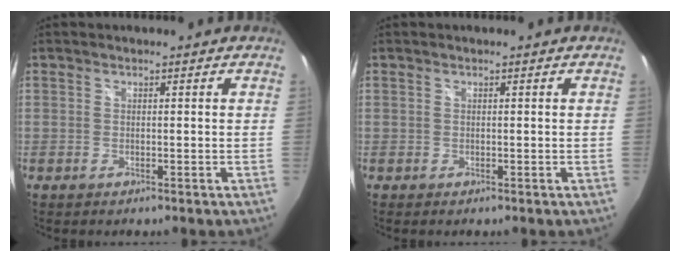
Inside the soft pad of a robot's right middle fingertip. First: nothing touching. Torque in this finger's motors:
{"motor_torque": [0.12, -0.18, 0.03, 0.00]}